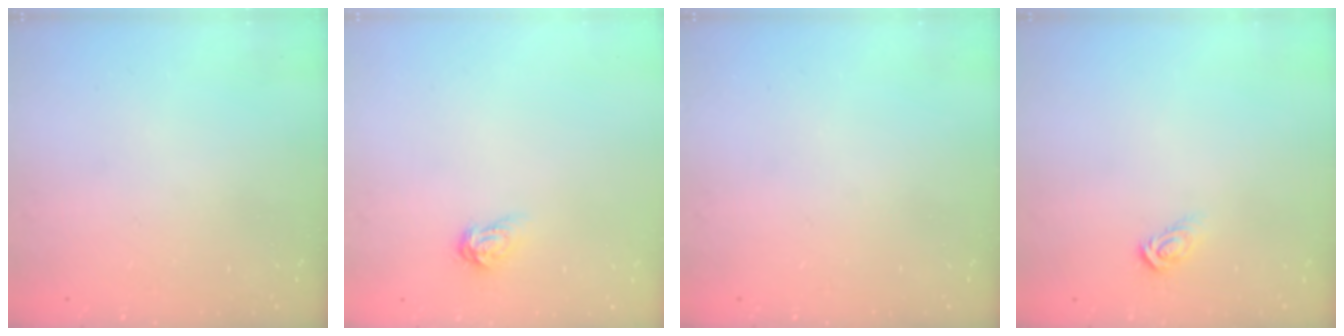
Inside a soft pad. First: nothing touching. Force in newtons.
{"total": 3.9, "press": 3.9, "slide": 0.4}
{"total": 0.0}
{"total": 4.3, "press": 4.3, "slide": 0.2}